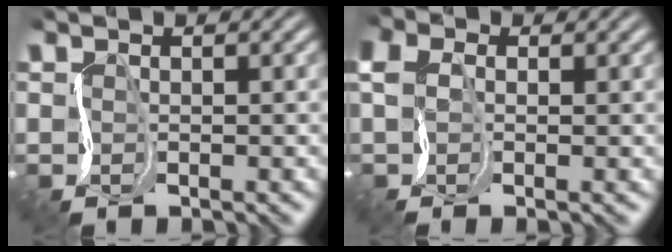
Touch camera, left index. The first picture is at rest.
{"total": 3.3, "force": [0.5, 2.2, 2.3], "torque": [-0.041, 0.022, -0.003]}